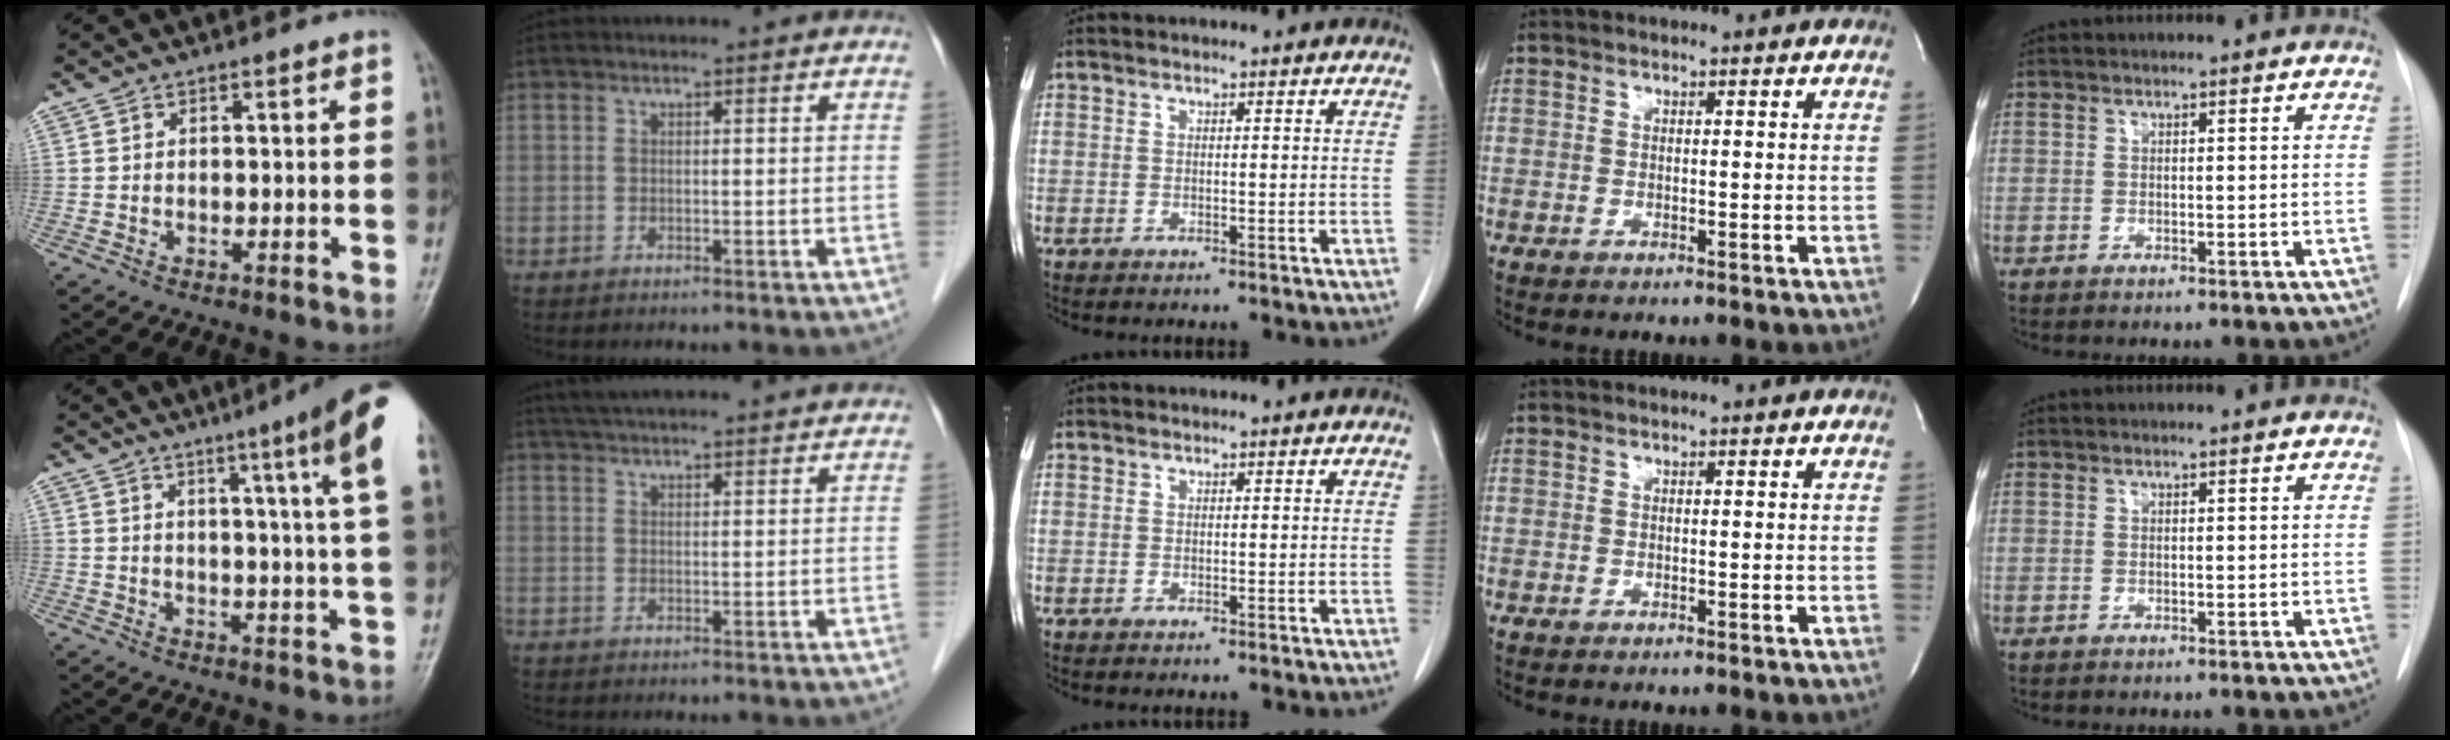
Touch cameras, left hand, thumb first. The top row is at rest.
{"thumb": {"total": 14.6, "force": [7.6, -0.1, 12.4], "torque": [-0.162, -0.031, 0.081]}, "index": {"total": 16.2, "force": [14.8, 1.3, 6.5], "torque": [-0.102, 0.044, 0.200]}}